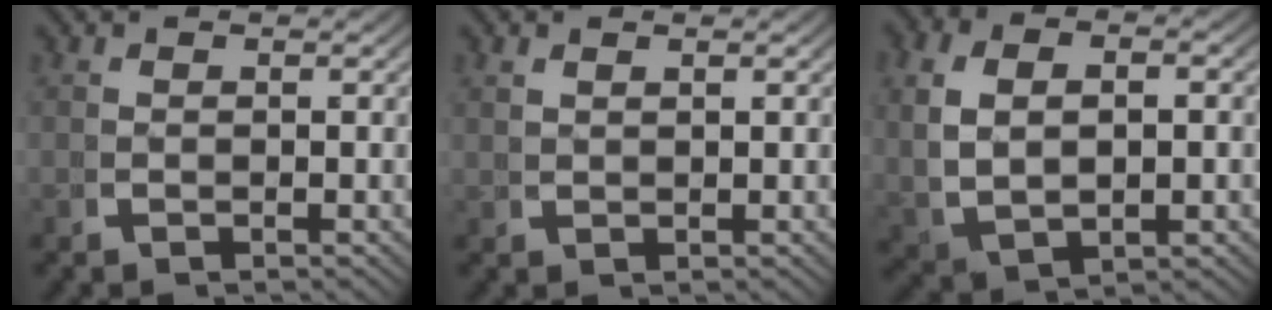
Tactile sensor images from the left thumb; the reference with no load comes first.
{"total": 1.1, "force": [1.0, -0.1, 0.2], "torque": [-0.004, 0.004, 0.028]}
{"total": 6.2, "force": [0.4, 4.1, 4.7], "torque": [-0.113, -0.017, 0.027]}